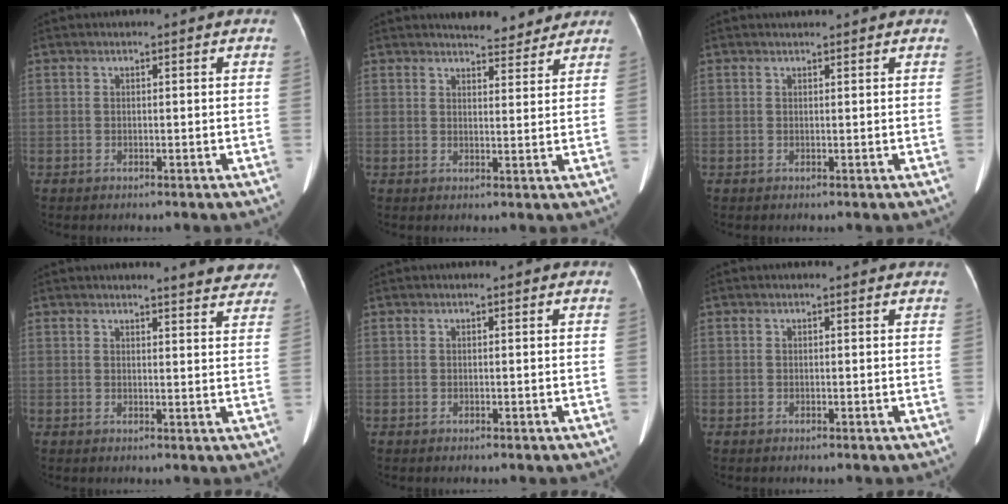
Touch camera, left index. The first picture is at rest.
{"total": 6.3, "force": [5.9, 1.5, 1.4], "torque": [-0.018, 0.000, 0.070]}
{"total": 1.2, "force": [1.2, 0.2, 0.2], "torque": [-0.011, 0.015, 0.021]}
{"total": 7.4, "force": [7.1, 1.1, 1.9], "torque": [-0.008, -0.018, 0.056]}
{"total": 0.0}
{"total": 1.1, "force": [0.9, 0.6, 0.0], "torque": [-0.007, 0.009, 0.002]}